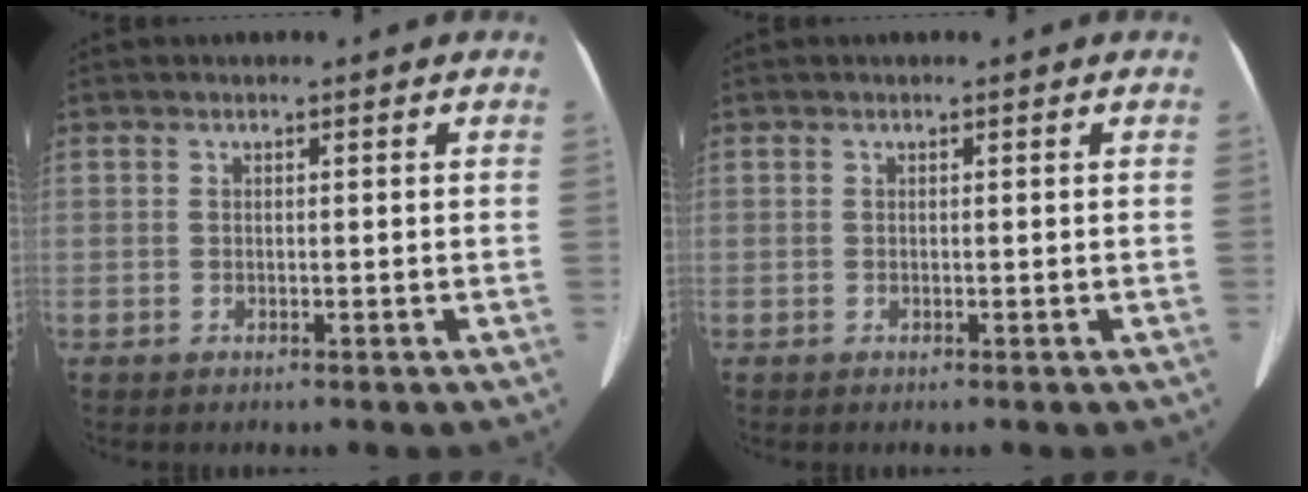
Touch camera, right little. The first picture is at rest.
{"total": 0.0}